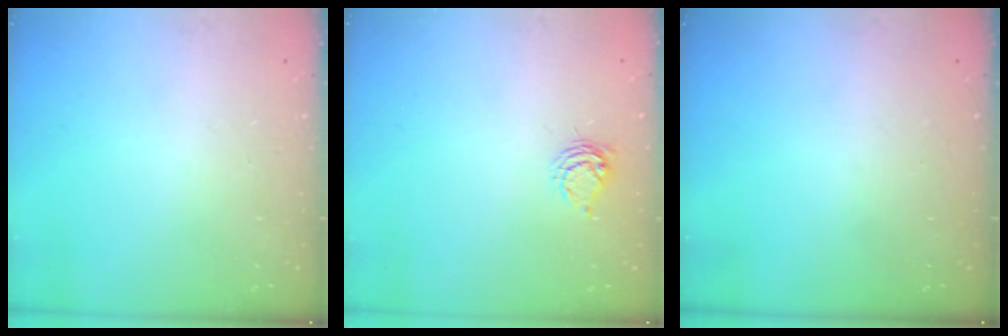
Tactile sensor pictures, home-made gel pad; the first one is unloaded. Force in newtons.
{"total": 4.9, "press": 4.8, "slide": 0.7}
{"total": 0.0}